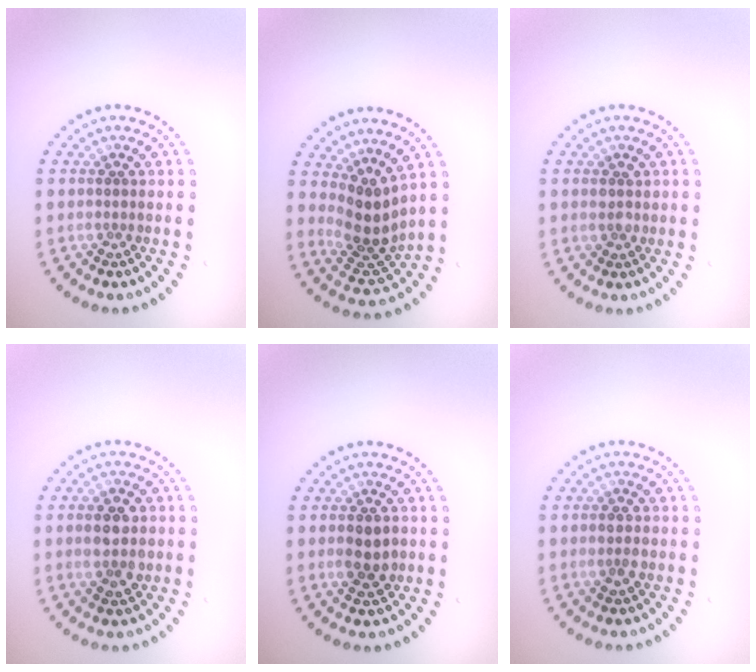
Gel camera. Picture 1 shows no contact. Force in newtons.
{"total": 3.8, "press": 2.9, "slide": 2.4}
{"total": 1.2, "press": 1.1, "slide": 0.5}
{"total": 2.9, "press": 2.9, "slide": 0.2}
{"total": 2.6, "press": 2.6, "slide": 0.1}
{"total": 1.4, "press": 1.4, "slide": 0.3}